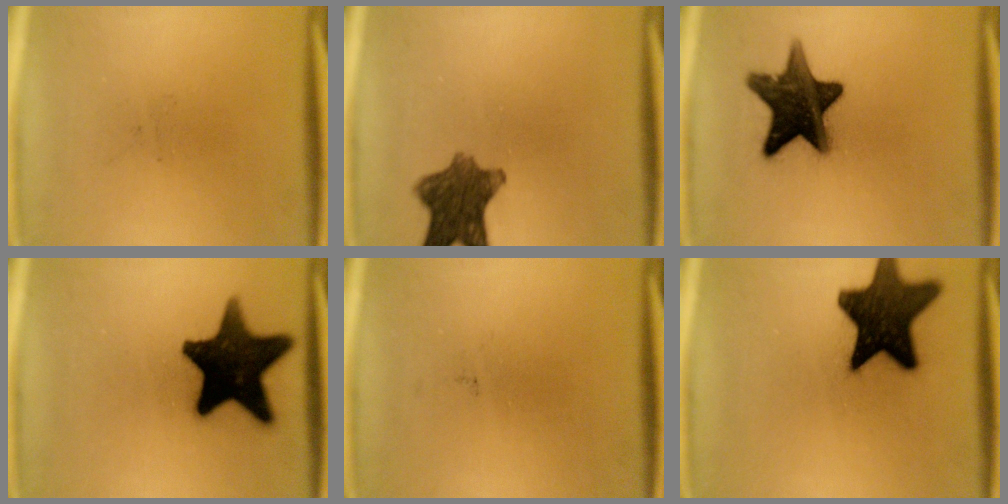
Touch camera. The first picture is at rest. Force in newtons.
{"total": 9.0}
{"total": 15.2}
{"total": 17.9}
{"total": 0.0}
{"total": 17.1}